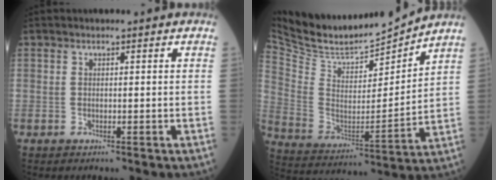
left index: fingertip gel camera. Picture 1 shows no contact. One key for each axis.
{"total": 15.9, "fx": 15.4, "fy": 1.5, "fz": 3.6, "tx": -0.088, "ty": -0.011, "tz": 0.278}